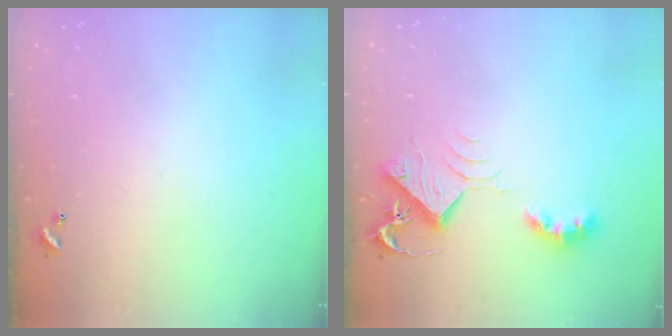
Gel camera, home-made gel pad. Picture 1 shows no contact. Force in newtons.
{"total": 7.1, "press": 7.1, "slide": 1.0}